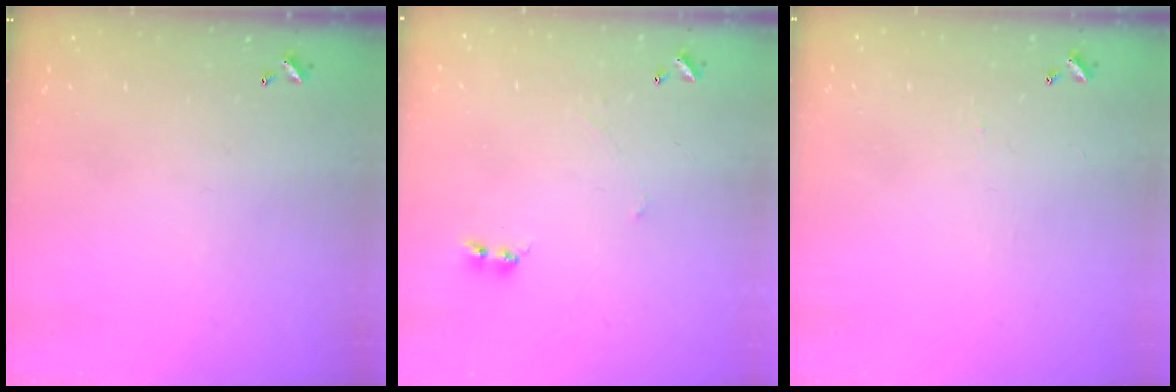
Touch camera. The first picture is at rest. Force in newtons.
{"total": 0.9, "press": 0.8, "slide": 0.3}
{"total": 0.5, "press": 0.3, "slide": 0.4}